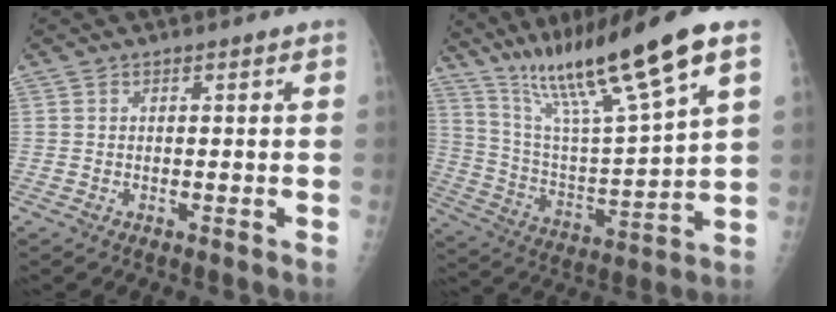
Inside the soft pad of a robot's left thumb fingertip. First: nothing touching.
{"total": 20.6, "force": [13.9, 1.2, 15.1], "torque": [-0.250, -0.050, 0.252]}